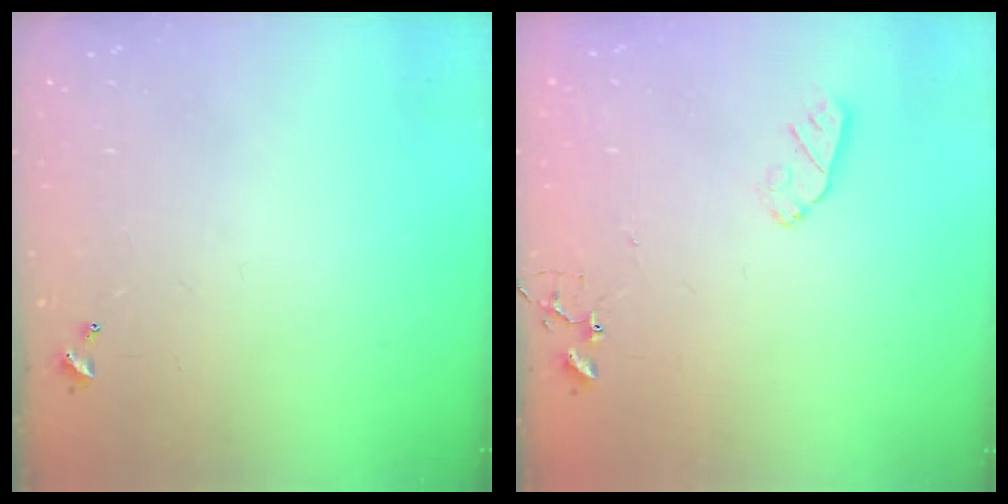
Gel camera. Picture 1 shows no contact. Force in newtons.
{"total": 4.9, "press": 4.8, "slide": 0.6}